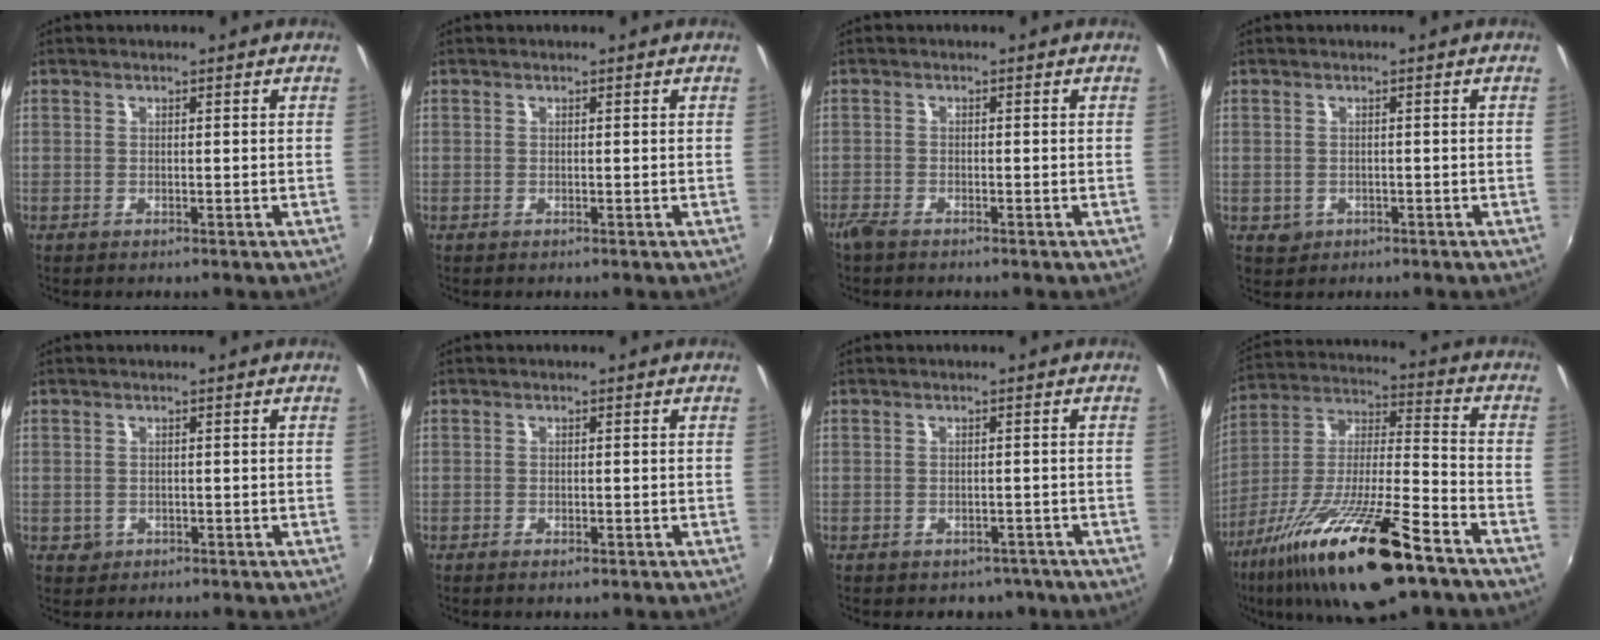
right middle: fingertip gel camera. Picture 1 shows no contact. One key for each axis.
{"total": 0.0}
{"total": 2.3, "fx": -2.0, "fy": 0.6, "fz": 1.0, "tx": -0.028, "ty": -0.007, "tz": -0.043}
{"total": 2.2, "fx": -0.5, "fy": 2.0, "fz": 0.7, "tx": -0.015, "ty": -0.004, "tz": -0.004}
{"total": 1.7, "fx": -0.4, "fy": 1.6, "fz": 0.4, "tx": -0.008, "ty": -0.003, "tz": -0.004}
{"total": 1.3, "fx": -0.8, "fy": 0.6, "fz": 0.8, "tx": -0.014, "ty": -0.004, "tz": -0.015}
{"total": 4.2, "fx": -2.9, "fy": 2.8, "fz": 1.2, "tx": -0.023, "ty": -0.003, "tz": -0.029}
{"total": 24.4, "fx": -15.2, "fy": 4.6, "fz": 18.5, "tx": -0.337, "ty": -0.041, "tz": -0.270}